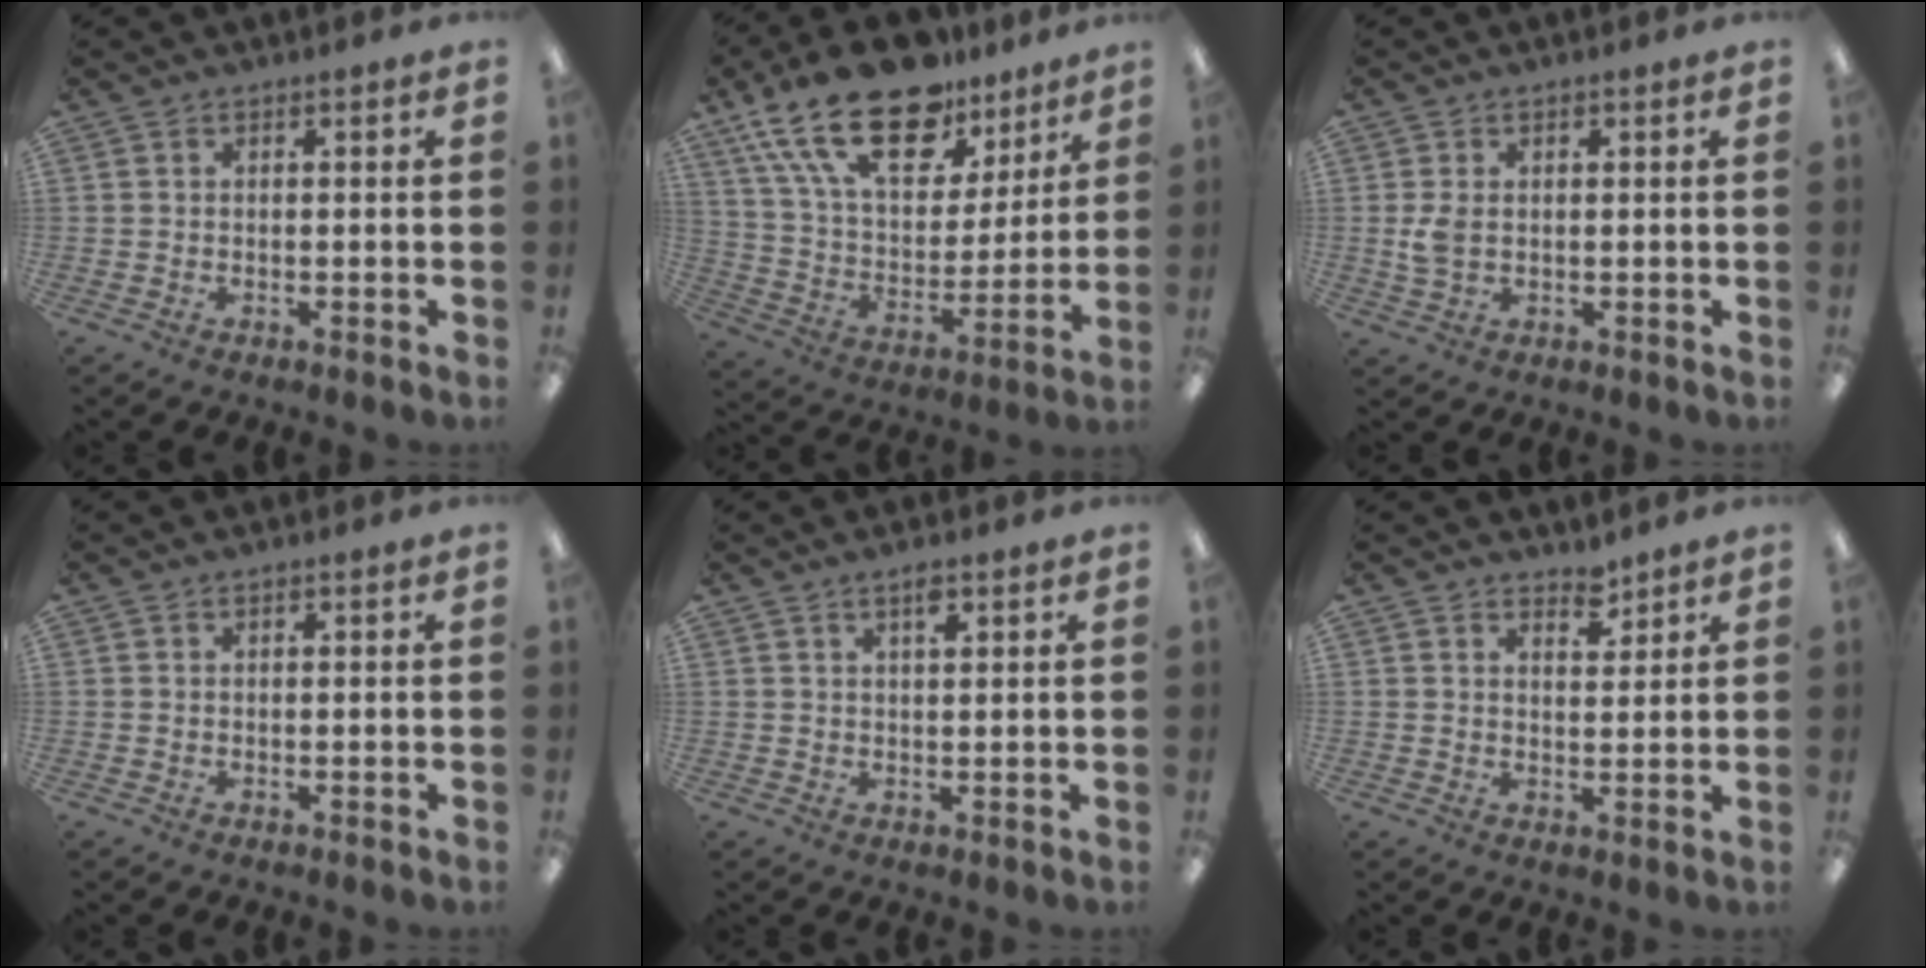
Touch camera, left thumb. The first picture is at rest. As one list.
[{"total": 23.2, "force": [15.1, 11.5, 13.3], "torque": [-0.255, -0.085, 0.266]}, {"total": 3.9, "force": [0.3, 2.5, 3.0], "torque": [-0.064, -0.003, -0.001]}, {"total": 0.0}, {"total": 2.7, "force": [1.9, 0.7, 1.8], "torque": [-0.022, -0.003, 0.029]}, {"total": 3.4, "force": [3.1, 1.2, 0.7], "torque": [0.006, -0.026, 0.054]}]